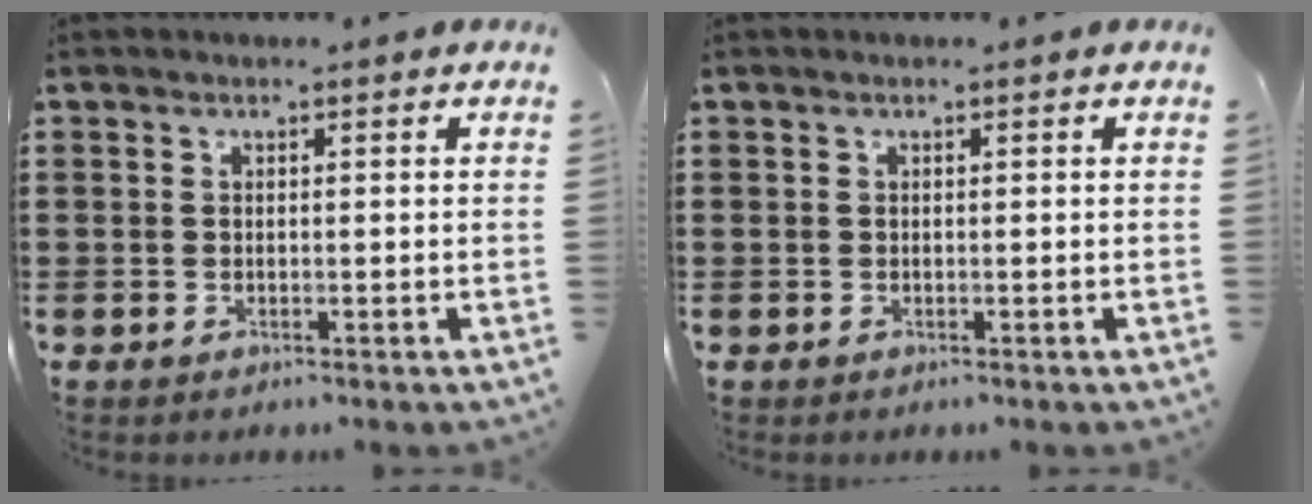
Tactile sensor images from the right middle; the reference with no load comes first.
{"total": 0.0}